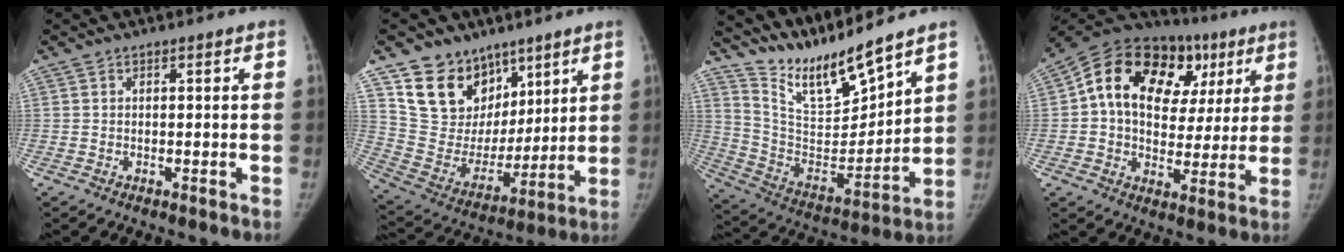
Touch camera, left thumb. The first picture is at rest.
{"total": 16.9, "force": [10.6, 12.0, 5.5], "torque": [-0.051, -0.059, 0.209]}
{"total": 15.6, "force": [13.9, 2.0, 6.8], "torque": [-0.096, -0.088, 0.278]}
{"total": 23.1, "force": [7.5, 15.5, 15.4], "torque": [-0.209, 0.042, 0.115]}